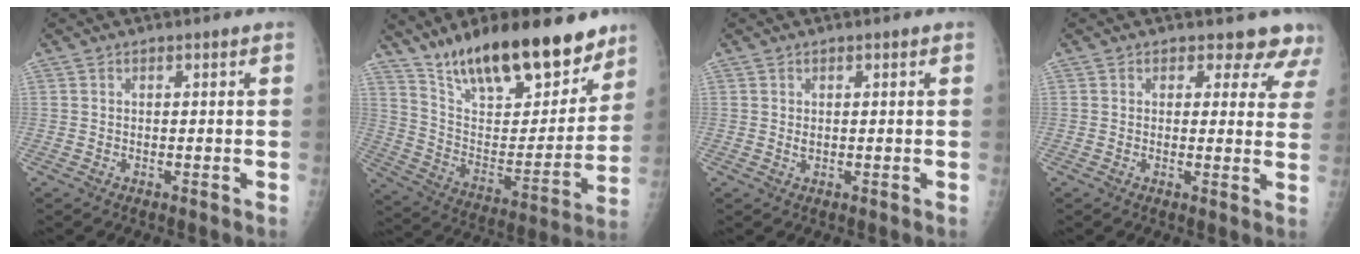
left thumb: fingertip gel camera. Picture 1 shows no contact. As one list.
[{"total": 25.1, "force": [18.2, 8.9, 14.8], "torque": [-0.193, -0.077, 0.302]}, {"total": 0.7, "force": [0.2, 0.5, 0.5], "torque": [-0.007, -0.002, 0.007]}, {"total": 6.7, "force": [5.7, 3.4, 0.8], "torque": [0.037, -0.024, 0.038]}]